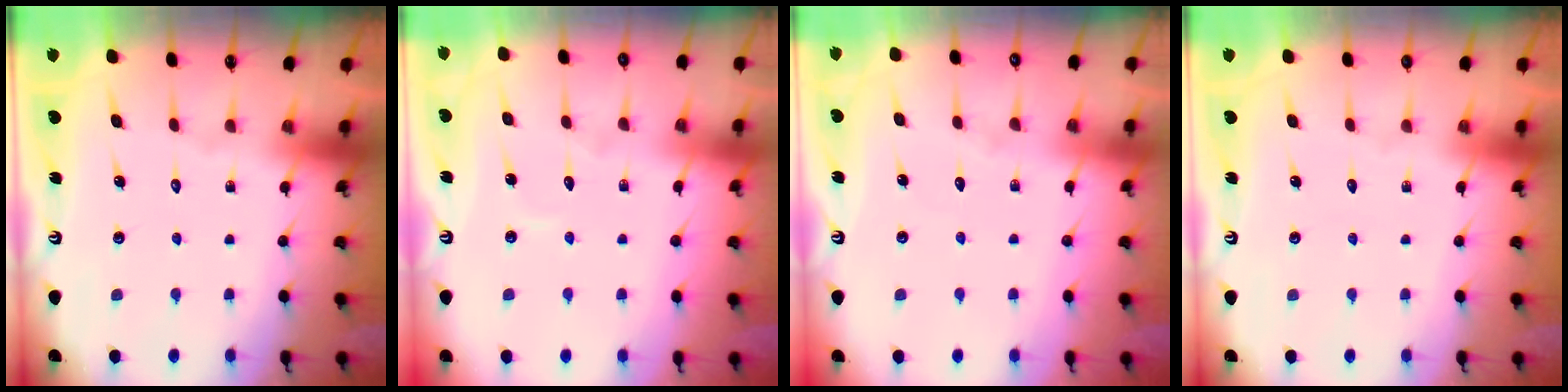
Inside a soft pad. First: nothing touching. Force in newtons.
{"total": 4.1, "press": 4.0, "slide": 0.4}
{"total": 2.8, "press": 2.8, "slide": 0.4}
{"total": 0.0}